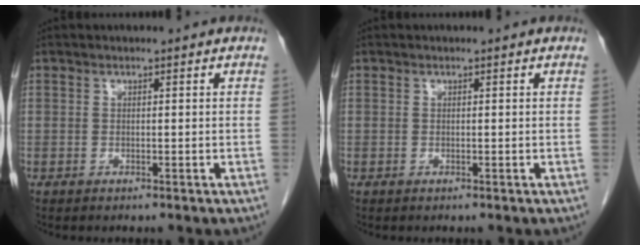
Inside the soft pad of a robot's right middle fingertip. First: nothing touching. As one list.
[{"total": 0.0}]